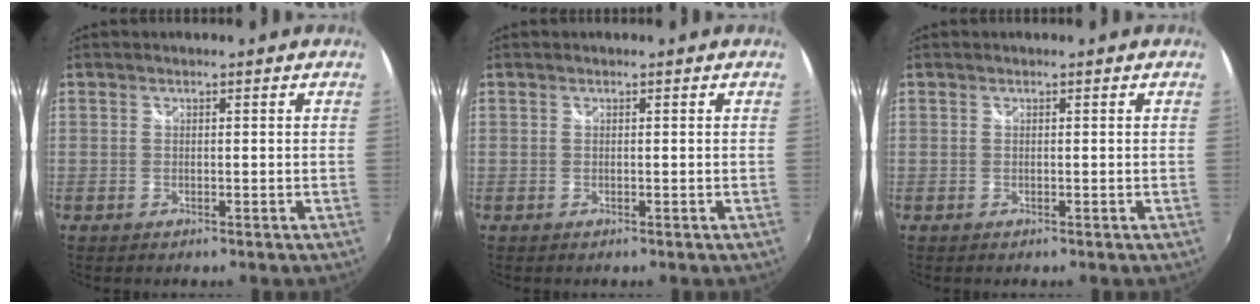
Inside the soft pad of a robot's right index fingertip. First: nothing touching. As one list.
[{"total": 0.0}, {"total": 0.0}]